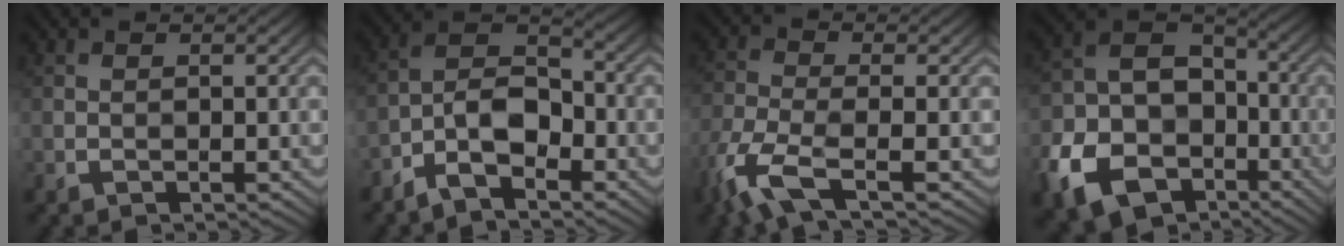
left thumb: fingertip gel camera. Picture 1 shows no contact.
{"total": 7.0, "force": [-3.6, 3.5, 4.8], "torque": [-0.079, 0.012, -0.087]}
{"total": 6.8, "force": [-3.1, 2.2, 5.7], "torque": [-0.125, -0.006, -0.078]}
{"total": 14.1, "force": [-4.8, 10.5, 8.1], "torque": [-0.193, -0.041, -0.088]}